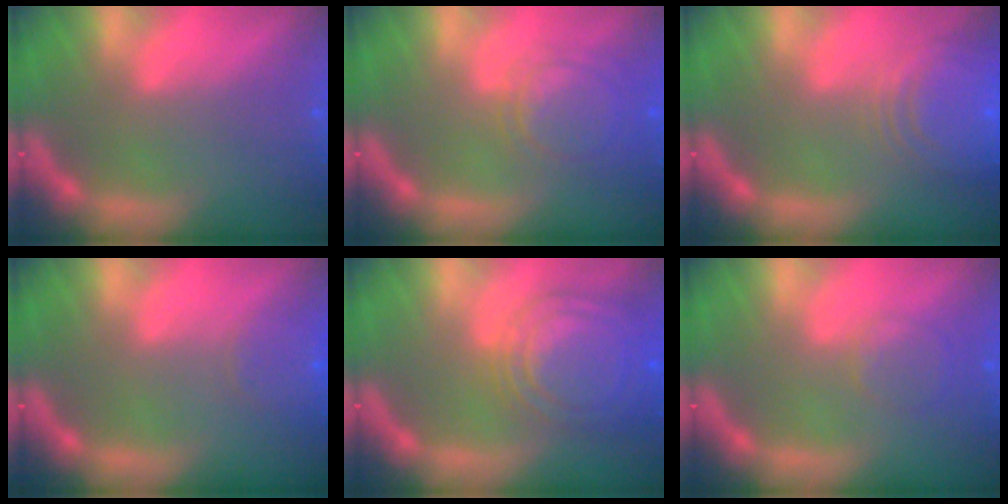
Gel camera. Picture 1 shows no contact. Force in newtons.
{"total": 5.1}
{"total": 9.1}
{"total": 2.4}
{"total": 9.5}
{"total": 2.4}